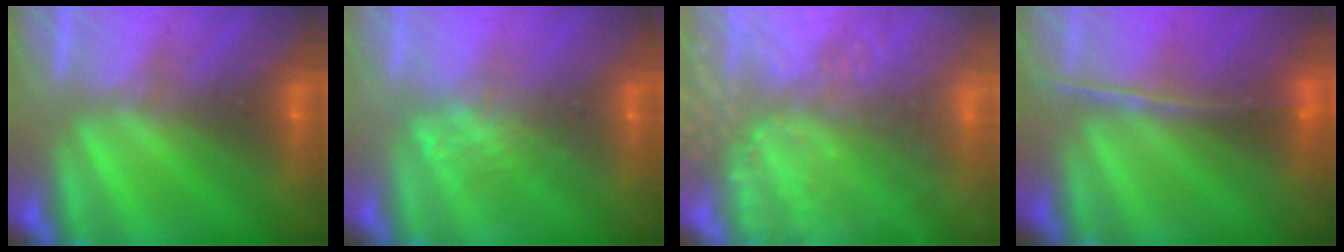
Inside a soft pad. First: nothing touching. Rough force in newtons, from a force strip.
{"total": 1.9}
{"total": 7.8}
{"total": 1.7}